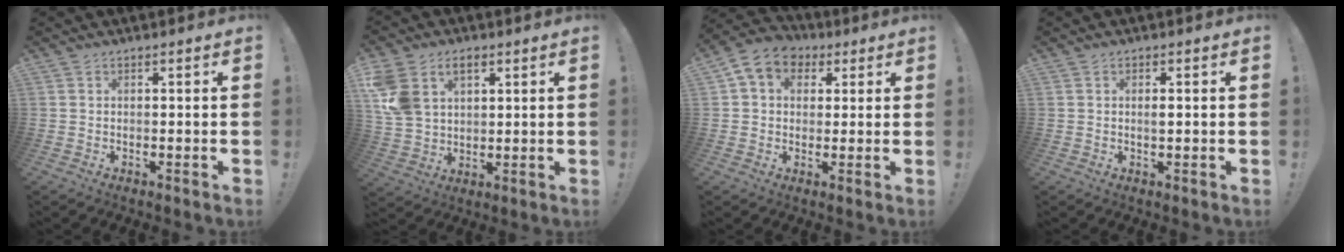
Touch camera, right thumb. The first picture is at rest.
{"total": 11.2, "force": [5.2, 7.9, 6.0], "torque": [-0.125, -0.015, 0.104]}
{"total": 8.8, "force": [3.0, 7.0, 4.3], "torque": [-0.061, -0.004, 0.061]}
{"total": 1.0, "force": [0.2, 0.1, 1.0], "torque": [-0.013, -0.003, 0.001]}